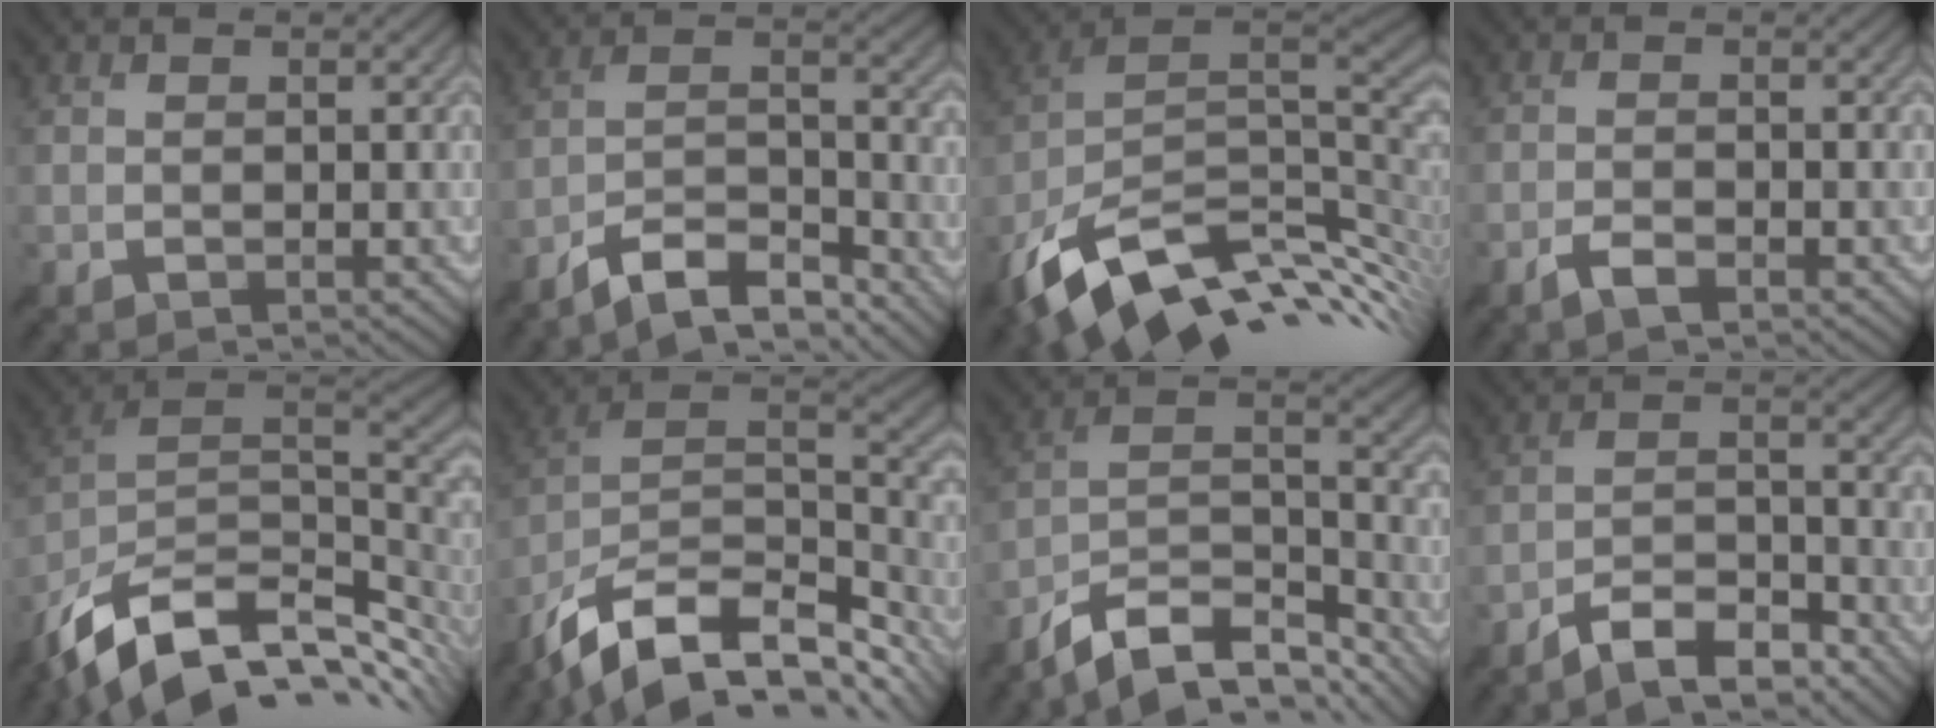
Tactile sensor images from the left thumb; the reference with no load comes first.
{"total": 9.4, "force": [-7.8, 2.2, 4.8], "torque": [-0.086, 0.010, -0.148]}
{"total": 14.7, "force": [-4.6, 8.1, 11.4], "torque": [-0.249, -0.017, -0.078]}
{"total": 2.1, "force": [-1.5, 0.4, 1.4], "torque": [-0.031, 0.003, -0.036]}
{"total": 15.1, "force": [-6.5, 7.9, 11.0], "torque": [-0.247, -0.026, -0.112]}
{"total": 16.1, "force": [-9.4, 7.5, 10.6], "torque": [-0.245, -0.022, -0.155]}
{"total": 12.6, "force": [-9.4, 4.3, 7.1], "torque": [-0.148, -0.004, -0.165]}
{"total": 7.7, "force": [-6.2, 1.9, 4.0], "torque": [-0.070, 0.008, -0.121]}